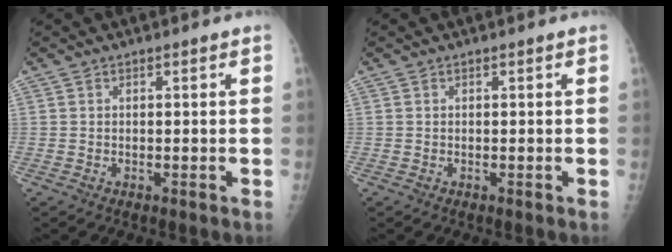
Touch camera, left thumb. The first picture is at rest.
{"total": 0.0}